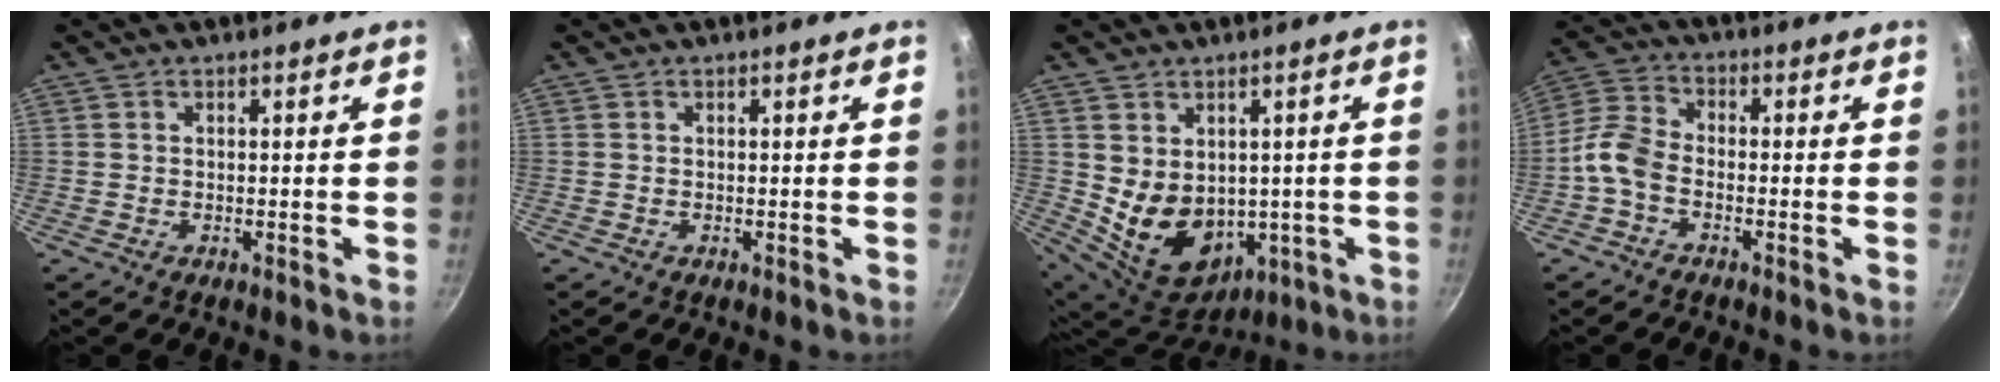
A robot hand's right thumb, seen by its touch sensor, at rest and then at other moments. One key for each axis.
{"total": 0.0}
{"total": 12.9, "fx": 0.3, "fy": 10.1, "fz": 8.0, "tx": -0.116, "ty": -0.022, "tz": 0.042}
{"total": 6.4, "fx": -2.9, "fy": 3.8, "fz": 4.3, "tx": -0.093, "ty": 0.034, "tz": -0.074}